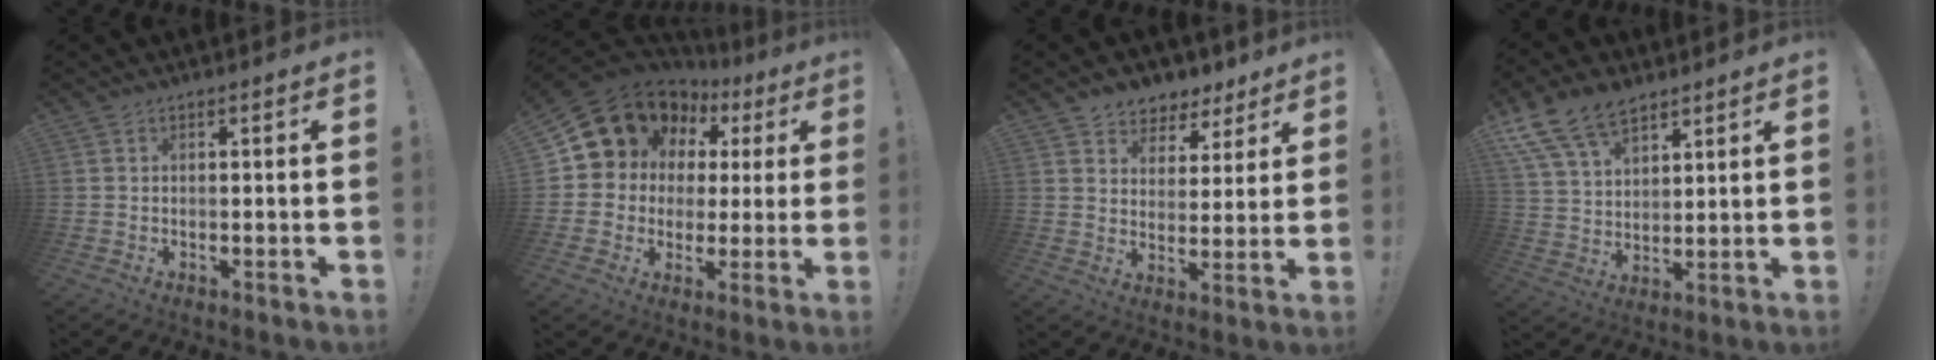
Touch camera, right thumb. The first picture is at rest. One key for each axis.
{"total": 12.8, "fx": 7.2, "fy": 9.9, "fz": 3.9, "tx": -0.064, "ty": -0.054, "tz": 0.150}
{"total": 6.3, "fx": 4.2, "fy": 4.7, "fz": 0.7, "tx": -0.005, "ty": -0.038, "tz": 0.083}
{"total": 13.6, "fx": 9.4, "fy": 7.6, "fz": 6.2, "tx": -0.121, "ty": -0.046, "tz": 0.182}